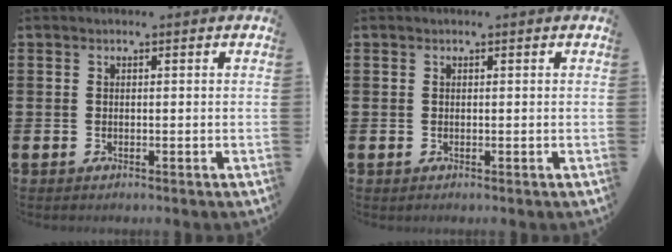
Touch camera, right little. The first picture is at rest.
{"total": 0.0}